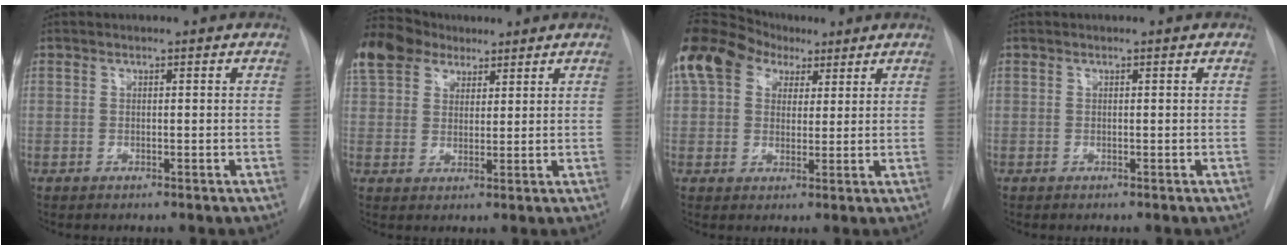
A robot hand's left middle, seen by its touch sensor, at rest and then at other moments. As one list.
[{"total": 9.2, "force": [7.2, 5.2, 2.4], "torque": [-0.056, 0.034, 0.140]}, {"total": 14.9, "force": [7.9, 10.0, 7.6], "torque": [-0.188, 0.068, 0.142]}, {"total": 0.0}]